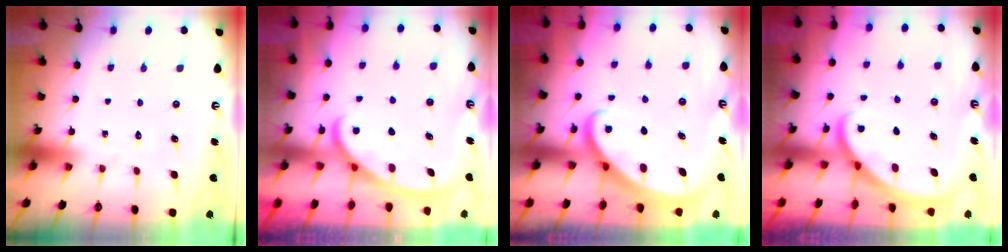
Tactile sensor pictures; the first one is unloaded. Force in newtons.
{"total": 2.9, "press": 2.8, "slide": 0.4}
{"total": 2.8, "press": 2.8, "slide": 0.3}
{"total": 2.6, "press": 2.6, "slide": 0.3}